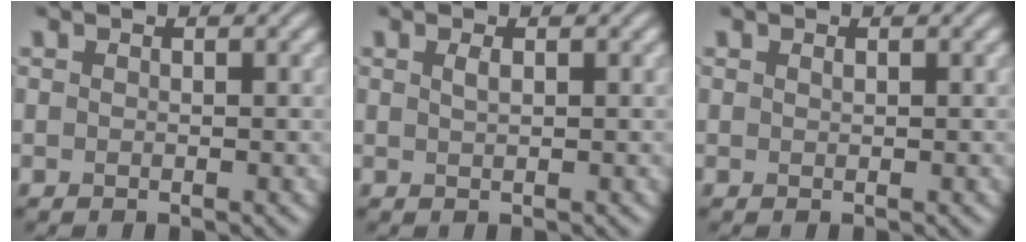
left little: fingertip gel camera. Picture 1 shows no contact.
{"total": 0.9, "force": [0.3, 0.3, 0.7], "torque": [-0.016, 0.003, 0.007]}
{"total": 0.0}